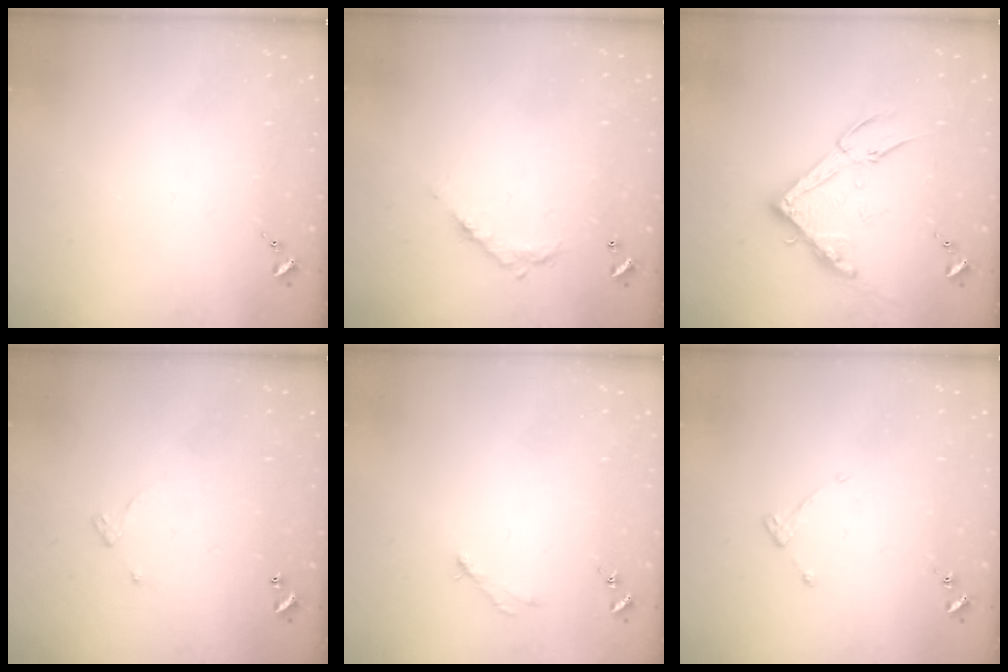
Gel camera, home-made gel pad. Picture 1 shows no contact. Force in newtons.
{"total": 8.4, "press": 8.4, "slide": 0.4}
{"total": 16.1, "press": 16.1, "slide": 0.6}
{"total": 3.2, "press": 3.1, "slide": 0.3}
{"total": 2.5, "press": 2.5, "slide": 0.3}
{"total": 3.6, "press": 3.6, "slide": 0.5}